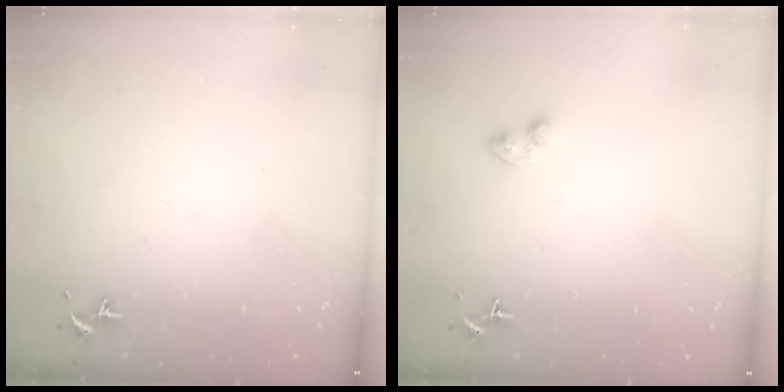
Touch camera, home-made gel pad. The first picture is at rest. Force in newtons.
{"total": 3.2, "press": 3.1, "slide": 0.8}